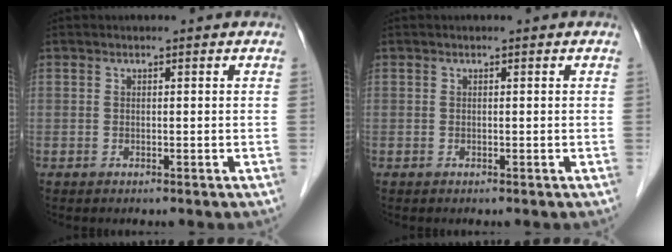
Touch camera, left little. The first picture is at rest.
{"total": 0.0}